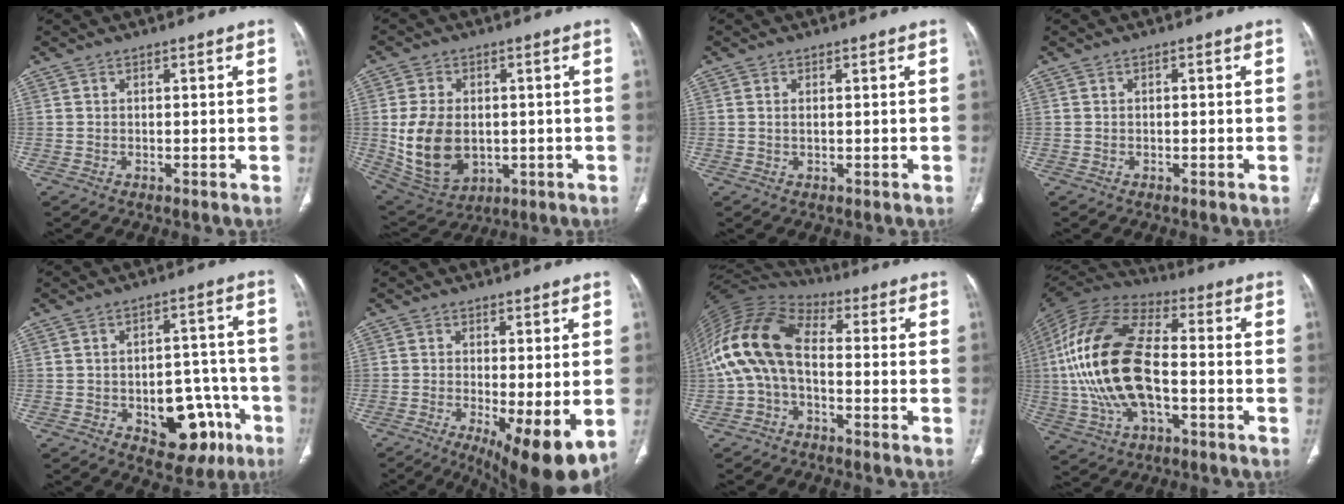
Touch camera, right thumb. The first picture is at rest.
{"total": 13.9, "force": [-0.8, 9.7, 9.9], "torque": [-0.172, -0.004, 0.012]}
{"total": 0.7, "force": [0.1, 0.3, 0.7], "torque": [-0.019, 0.002, 0.004]}
{"total": 0.0}
{"total": 13.6, "force": [-5.5, 8.1, 9.5], "torque": [-0.080, 0.043, -0.063]}
{"total": 11.9, "force": [-3.1, 3.4, 11.0], "torque": [-0.162, -0.025, -0.039]}
{"total": 14.3, "force": [-1.0, 8.2, 11.7], "torque": [-0.236, 0.045, -0.034]}
{"total": 22.4, "force": [-1.8, 11.4, 19.2], "torque": [-0.401, 0.020, -0.035]}